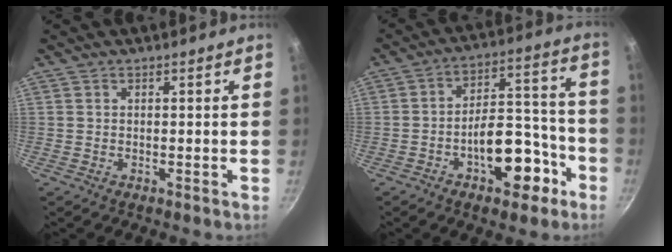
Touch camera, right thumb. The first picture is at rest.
{"total": 14.0, "force": [-6.4, 7.4, 10.1], "torque": [-0.100, 0.073, -0.086]}